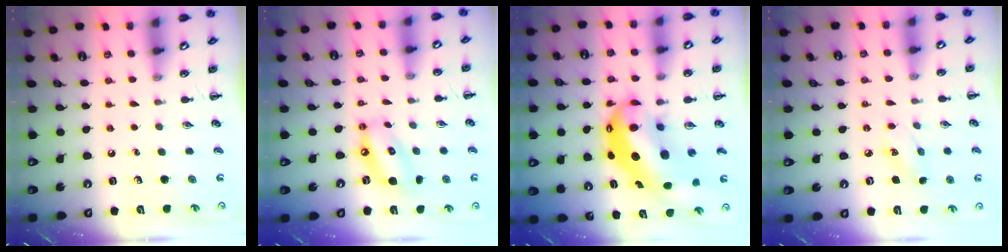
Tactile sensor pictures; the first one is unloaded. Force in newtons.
{"total": 11.7, "press": 11.3, "slide": 3.1}
{"total": 13.2, "press": 12.8, "slide": 3.1}
{"total": 5.5, "press": 5.4, "slide": 1.2}